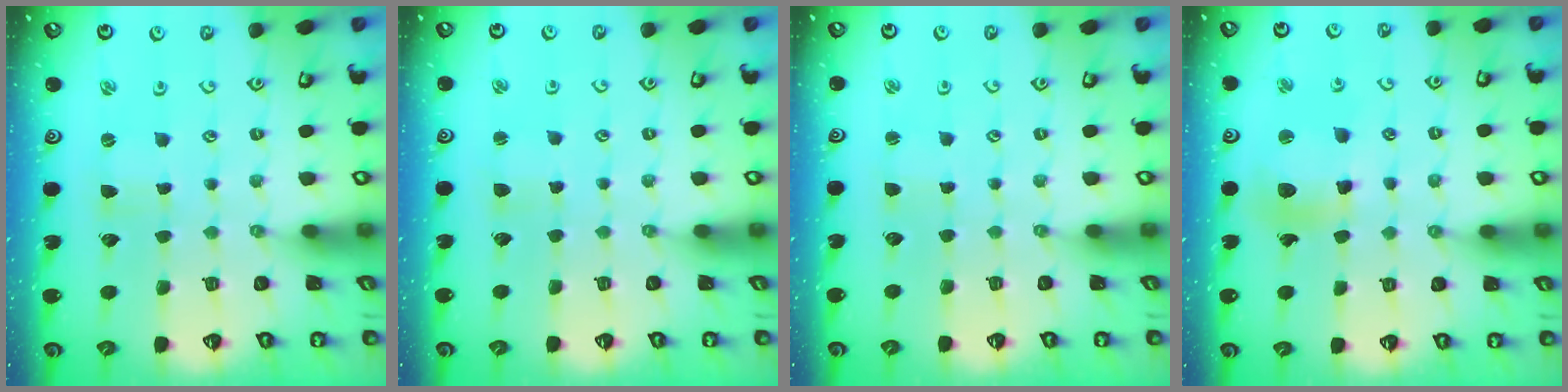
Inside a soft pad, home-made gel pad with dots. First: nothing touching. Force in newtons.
{"total": 1.7, "press": 1.7, "slide": 0.2}
{"total": 0.9, "press": 0.9, "slide": 0.0}
{"total": 10.9, "press": 10.7, "slide": 2.3}